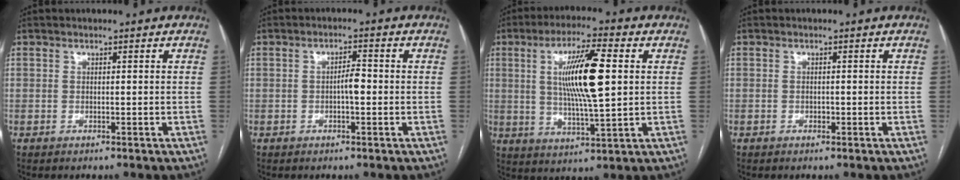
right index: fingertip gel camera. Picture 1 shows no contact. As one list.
[{"total": 2.6, "force": [-0.5, 0.7, 2.5], "torque": [-0.038, 0.005, -0.008]}, {"total": 12.5, "force": [2.2, 1.4, 12.2], "torque": [-0.222, 0.002, 0.039]}, {"total": 0.6, "force": [-0.2, 0.4, 0.4], "torque": [-0.008, 0.001, -0.003]}]